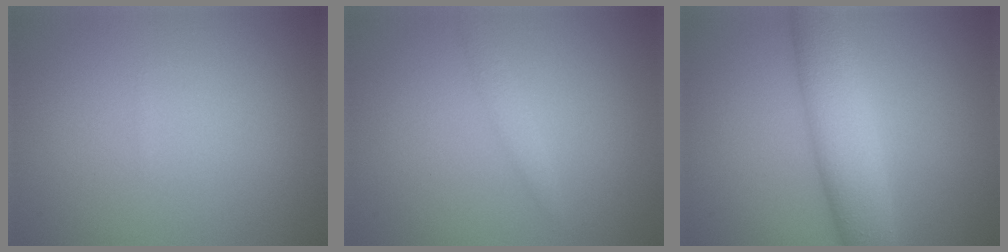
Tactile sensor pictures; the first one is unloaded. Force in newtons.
{"total": 1.2, "press": 1.2, "slide": 0.1}
{"total": 6.2, "press": 6.2, "slide": 0.1}